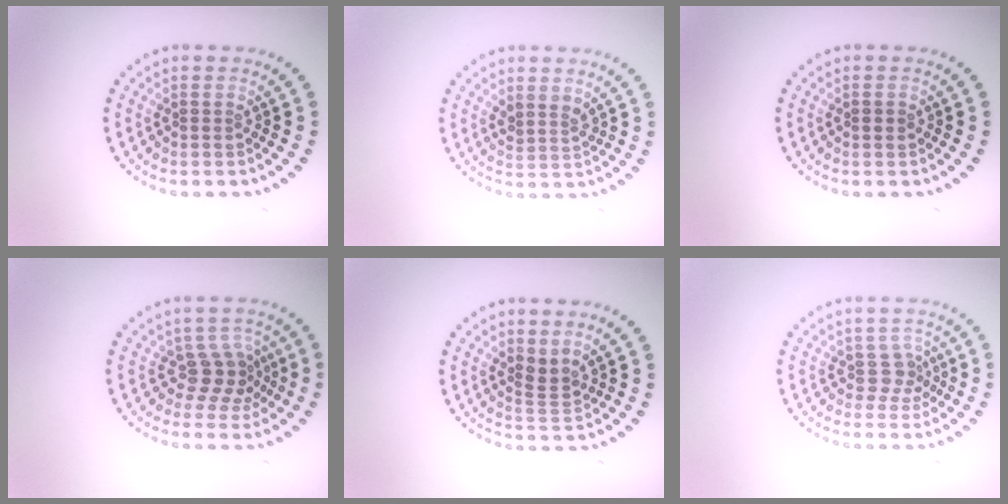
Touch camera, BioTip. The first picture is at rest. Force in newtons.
{"total": 1.7, "press": 1.3, "slide": 1.0}
{"total": 0.8, "press": 0.8, "slide": 0.1}
{"total": 2.8, "press": 2.3, "slide": 1.6}
{"total": 1.8, "press": 1.3, "slide": 1.3}
{"total": 2.0, "press": 1.5, "slide": 1.3}